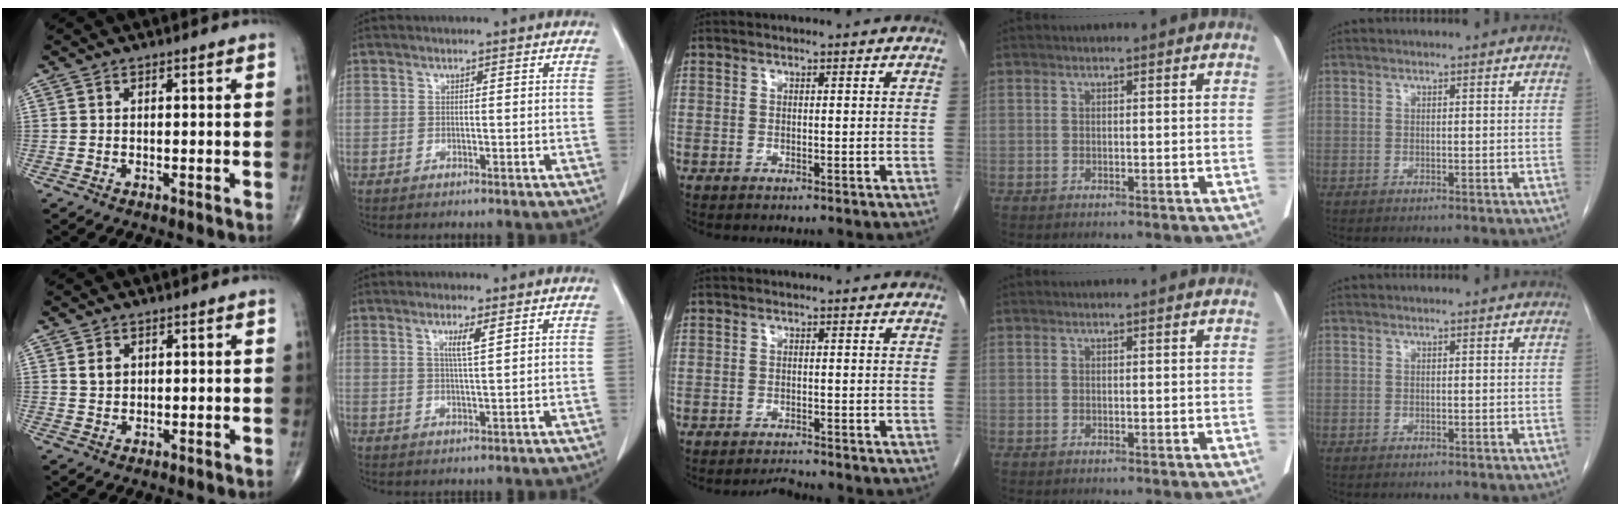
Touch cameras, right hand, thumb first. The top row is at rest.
{"thumb": {"total": 2.5, "force": [0.9, 1.9, 1.3], "torque": [-0.015, -0.005, 0.018]}, "index": {"total": 2.9, "force": [1.3, -0.1, 2.6], "torque": [-0.050, -0.003, 0.025]}, "middle": {"total": 1.4, "force": [-1.4, -0.3, 0.0], "torque": [-0.006, -0.012, -0.019]}}